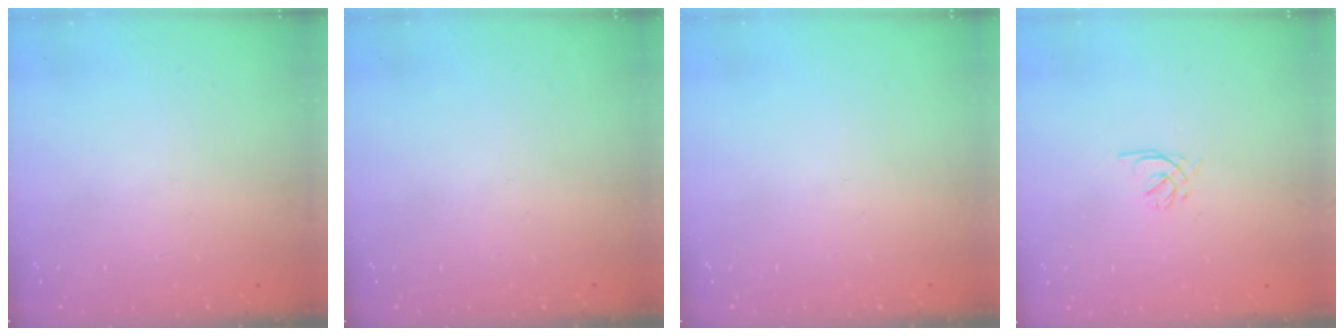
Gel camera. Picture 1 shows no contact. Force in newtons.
{"total": 0.0}
{"total": 0.0}
{"total": 1.2, "press": 1.0, "slide": 0.5}